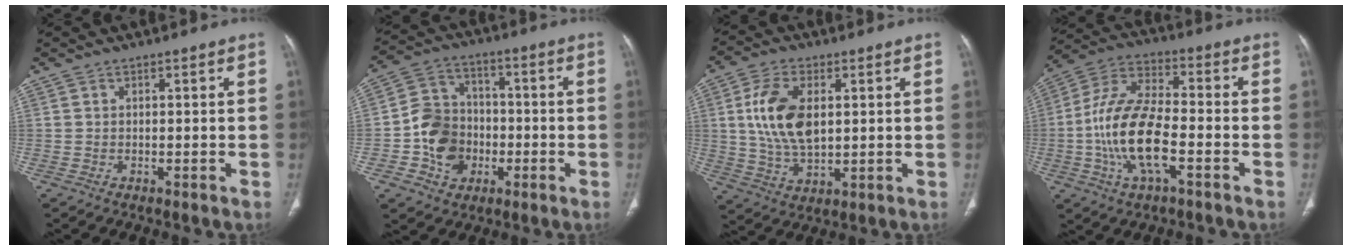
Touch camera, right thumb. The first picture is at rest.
{"total": 12.1, "force": [-2.9, 10.3, 5.8], "torque": [-0.068, 0.028, -0.054]}
{"total": 12.3, "force": [2.2, 7.0, 9.9], "torque": [-0.187, -0.007, 0.046]}
{"total": 15.5, "force": [-4.0, 6.7, 13.5], "torque": [-0.269, 0.031, -0.078]}